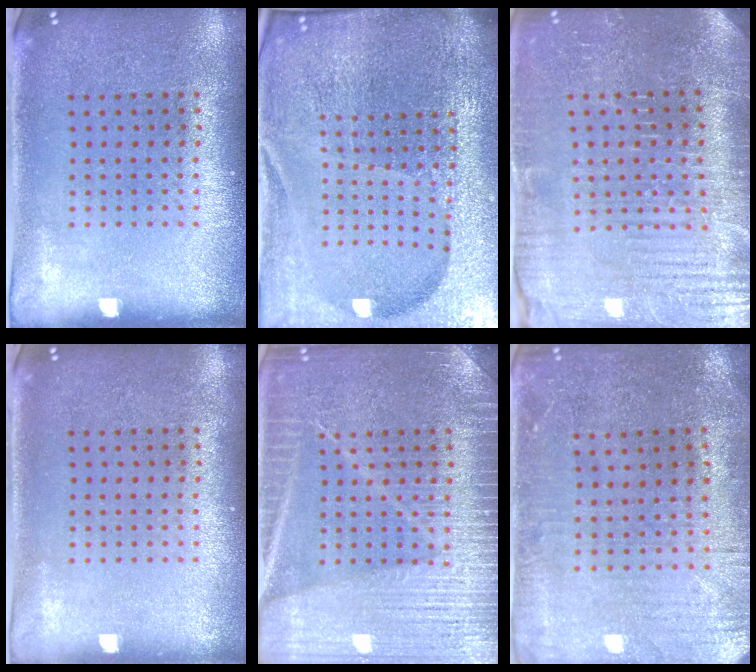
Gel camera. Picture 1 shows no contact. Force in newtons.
{"total": 6.7, "press": 5.8, "slide": 3.3}
{"total": 4.2, "press": 4.0, "slide": 1.2}
{"total": 0.0}
{"total": 3.9, "press": 3.9, "slide": 0.5}
{"total": 0.7, "press": 0.5, "slide": 0.5}